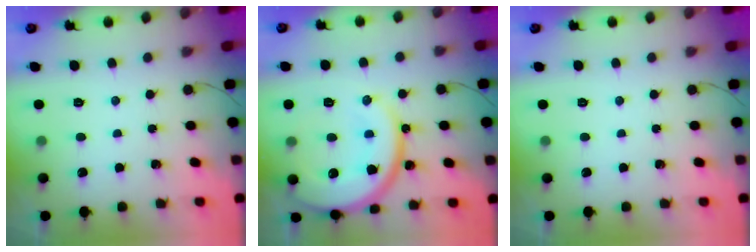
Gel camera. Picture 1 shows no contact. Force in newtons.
{"total": 21.0, "press": 20.9, "slide": 2.2}
{"total": 0.0}